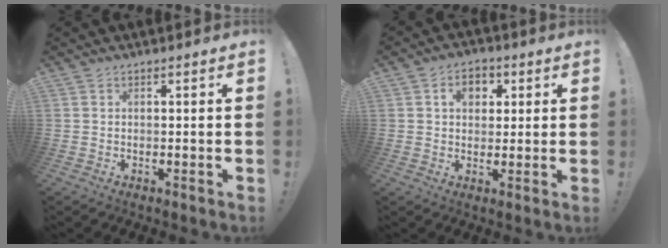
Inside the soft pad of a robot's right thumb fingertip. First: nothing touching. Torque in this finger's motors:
{"motor_torque": [0.47, 1.11, 0.85, 0.08, -0.02]}